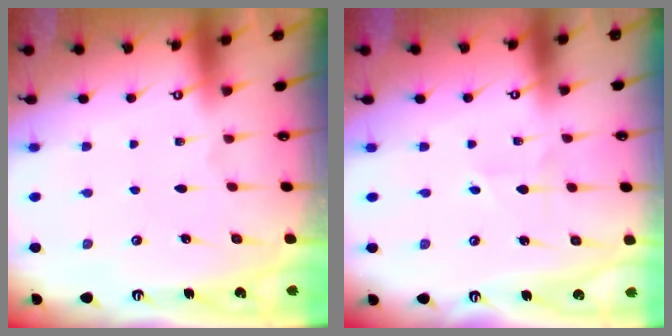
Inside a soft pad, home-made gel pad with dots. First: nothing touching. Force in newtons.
{"total": 1.3, "press": 1.3, "slide": 0.2}